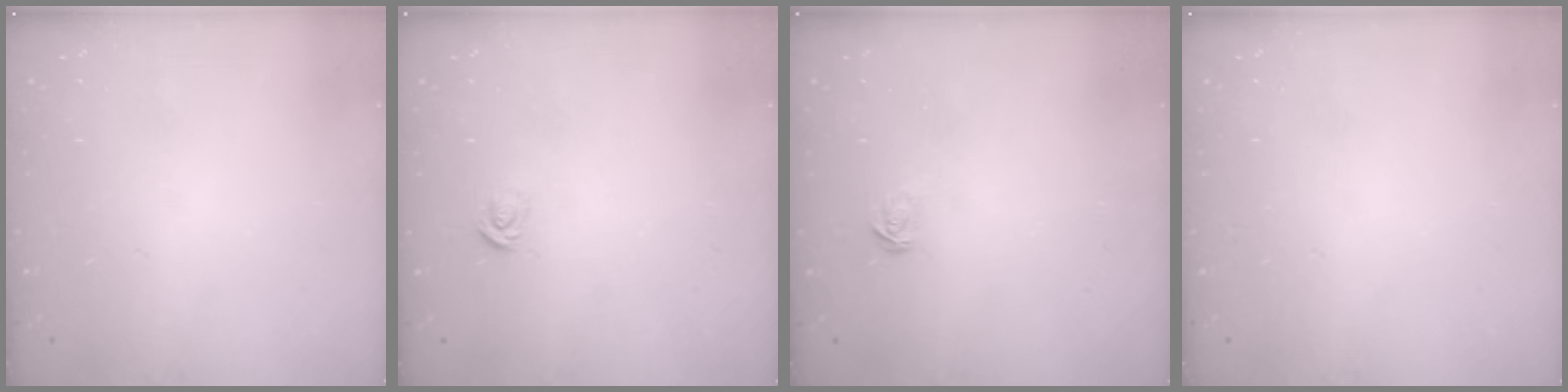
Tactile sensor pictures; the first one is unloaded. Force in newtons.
{"total": 2.6, "press": 2.6, "slide": 0.2}
{"total": 2.3, "press": 2.3, "slide": 0.1}
{"total": 0.0}